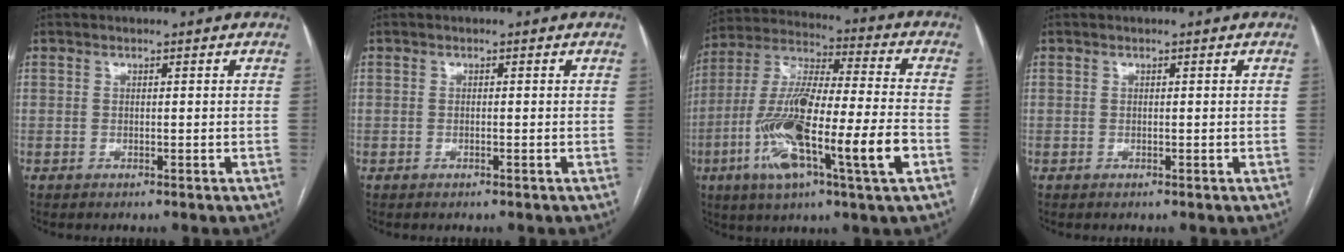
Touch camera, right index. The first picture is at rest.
{"total": 0.0}
{"total": 20.6, "force": [-6.8, 1.8, 19.3], "torque": [-0.361, -0.017, -0.122]}
{"total": 0.0}